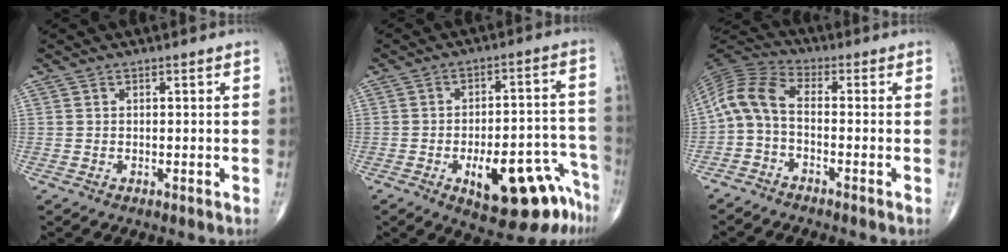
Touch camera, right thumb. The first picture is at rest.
{"total": 17.4, "force": [-9.7, 6.6, 12.9], "torque": [-0.113, 0.076, -0.125]}
{"total": 8.3, "force": [-1.8, 4.0, 7.0], "torque": [-0.146, 0.033, -0.054]}